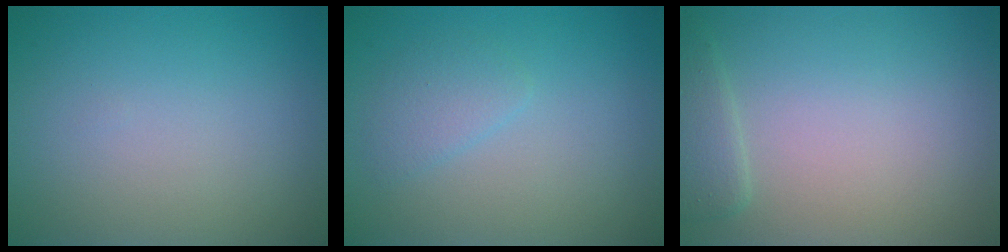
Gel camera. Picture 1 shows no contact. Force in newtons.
{"total": 1.6, "press": 1.6, "slide": 0.1}
{"total": 1.2, "press": 1.2, "slide": 0.1}